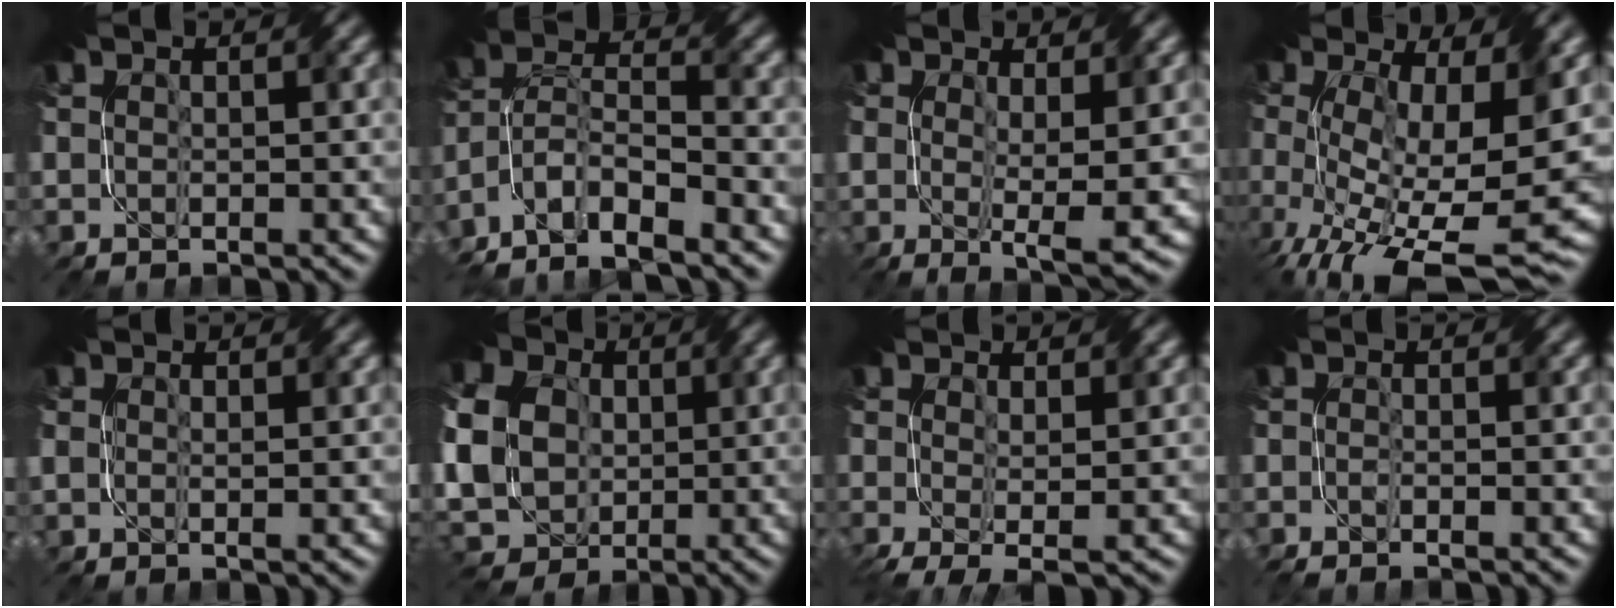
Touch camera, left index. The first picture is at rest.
{"total": 9.4, "force": [-7.0, 3.1, 5.4], "torque": [-0.098, -0.001, -0.135]}
{"total": 5.2, "force": [0.3, 1.9, 4.9], "torque": [-0.090, -0.019, 0.010]}
{"total": 14.4, "force": [-2.5, 6.4, 12.6], "torque": [-0.219, -0.043, -0.019]}
{"total": 1.5, "force": [0.3, 0.9, 1.2], "torque": [-0.022, -0.004, 0.011]}
{"total": 10.7, "force": [1.3, 8.6, 6.2], "torque": [-0.155, 0.008, 0.020]}
{"total": 3.6, "force": [-0.5, 1.1, 3.4], "torque": [-0.060, -0.010, -0.008]}
{"total": 1.4, "force": [-0.9, 0.3, 1.1], "torque": [-0.018, -0.005, -0.018]}